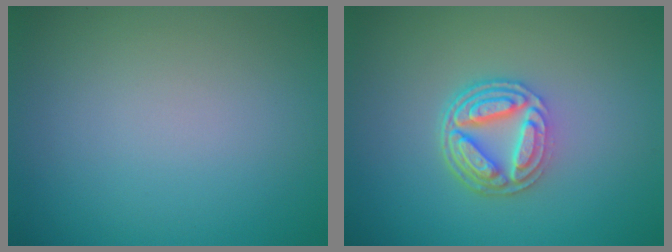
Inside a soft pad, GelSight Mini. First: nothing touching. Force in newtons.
{"total": 5.0, "press": 3.7, "slide": 3.3}